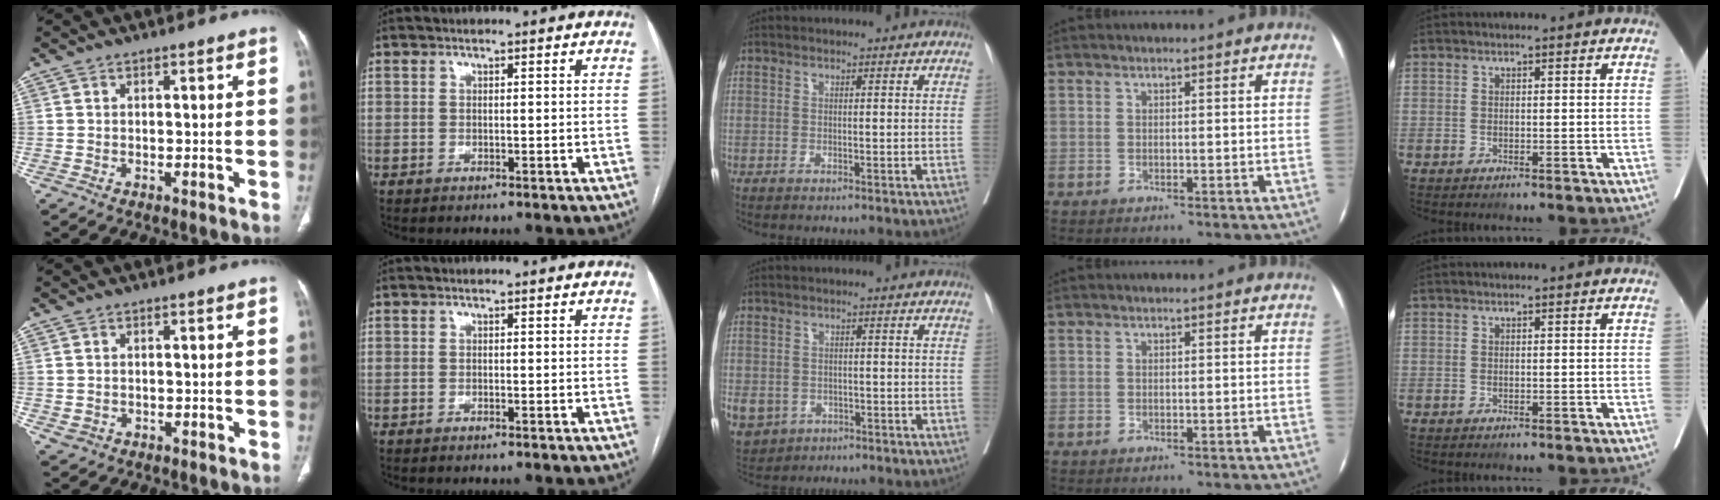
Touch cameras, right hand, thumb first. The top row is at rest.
{"thumb": {"total": 1.8, "force": [-0.1, 1.6, 0.7], "torque": [-0.017, 0.004, 0.008]}, "middle": {"total": 13.4, "force": [-5.3, 11.1, 5.2], "torque": [-0.162, -0.004, -0.069]}}